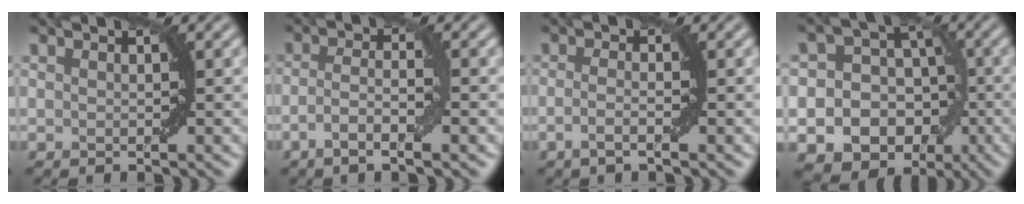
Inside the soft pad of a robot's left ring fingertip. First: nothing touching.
{"total": 3.5, "force": [-1.5, 0.6, 3.1], "torque": [-0.058, 0.004, -0.033]}
{"total": 1.9, "force": [-0.6, 0.4, 1.7], "torque": [-0.033, -0.001, -0.017]}
{"total": 15.8, "force": [-5.1, 14.0, 5.2], "torque": [-0.096, -0.017, -0.089]}